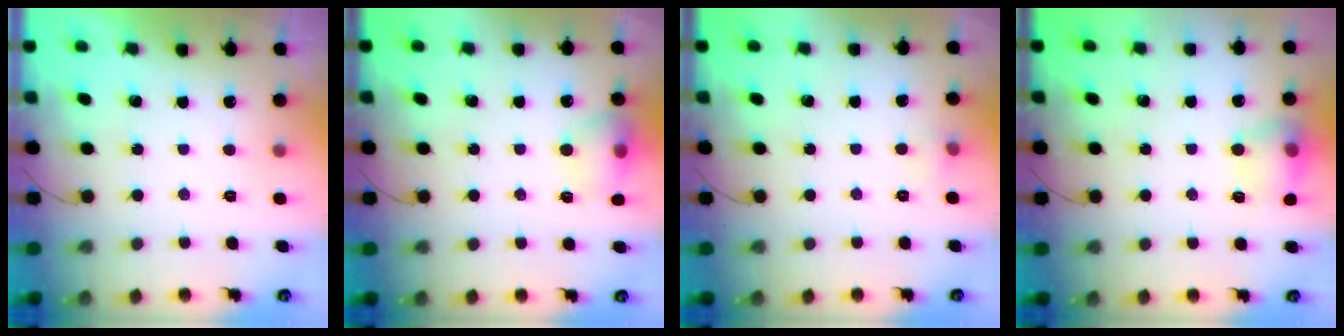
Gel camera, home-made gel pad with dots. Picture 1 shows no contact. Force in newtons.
{"total": 10.9, "press": 10.8, "slide": 1.5}
{"total": 3.6, "press": 3.4, "slide": 1.0}
{"total": 11.9, "press": 11.9, "slide": 0.8}